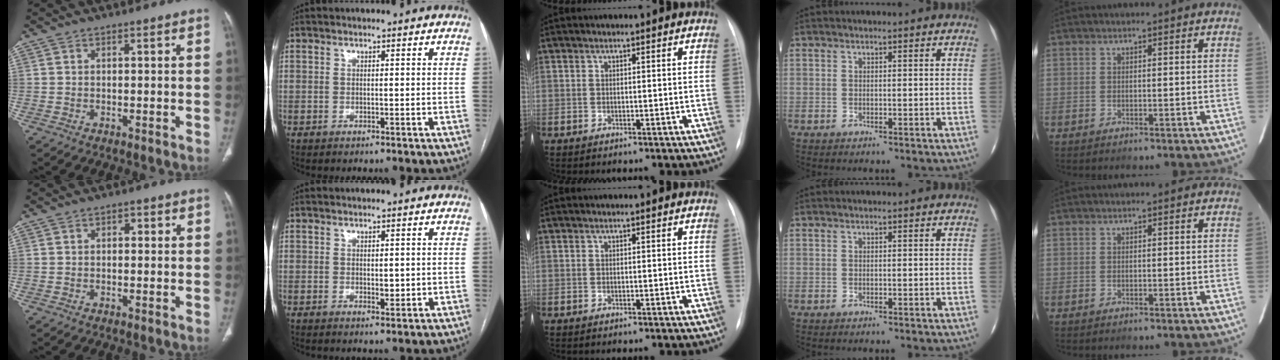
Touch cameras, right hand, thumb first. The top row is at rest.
{"thumb": {"total": 1.5, "force": [0.5, 1.0, 1.0], "torque": [-0.010, 0.003, 0.006]}, "index": {"total": 2.0, "force": [0.1, 1.0, 1.8], "torque": [-0.025, -0.005, 0.005]}}